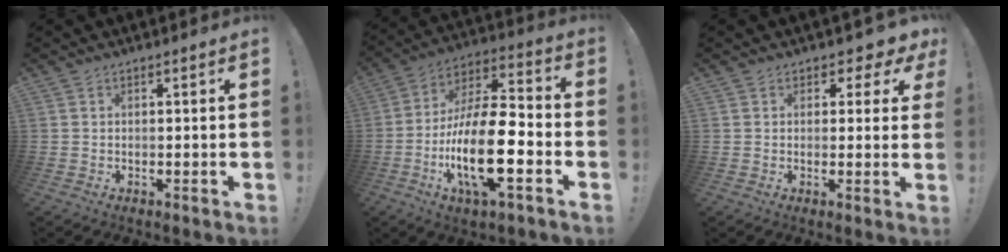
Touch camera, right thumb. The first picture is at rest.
{"total": 21.4, "force": [-6.7, 7.2, 19.0], "torque": [-0.363, 0.027, -0.109]}
{"total": 3.4, "force": [1.9, 2.6, 1.3], "torque": [-0.003, -0.020, 0.029]}